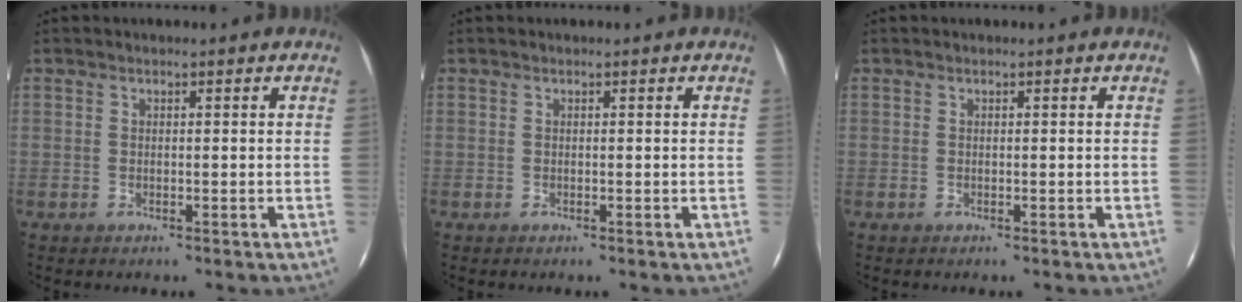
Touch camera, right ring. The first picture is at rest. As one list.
[{"total": 0.0}, {"total": 0.0}]